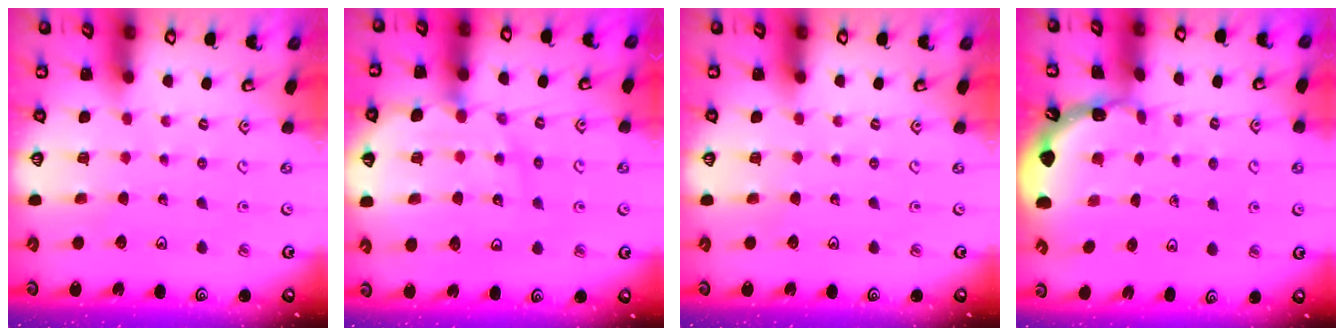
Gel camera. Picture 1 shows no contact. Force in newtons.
{"total": 14.3, "press": 14.2, "slide": 2.1}
{"total": 0.0}
{"total": 1.8, "press": 1.8, "slide": 0.1}